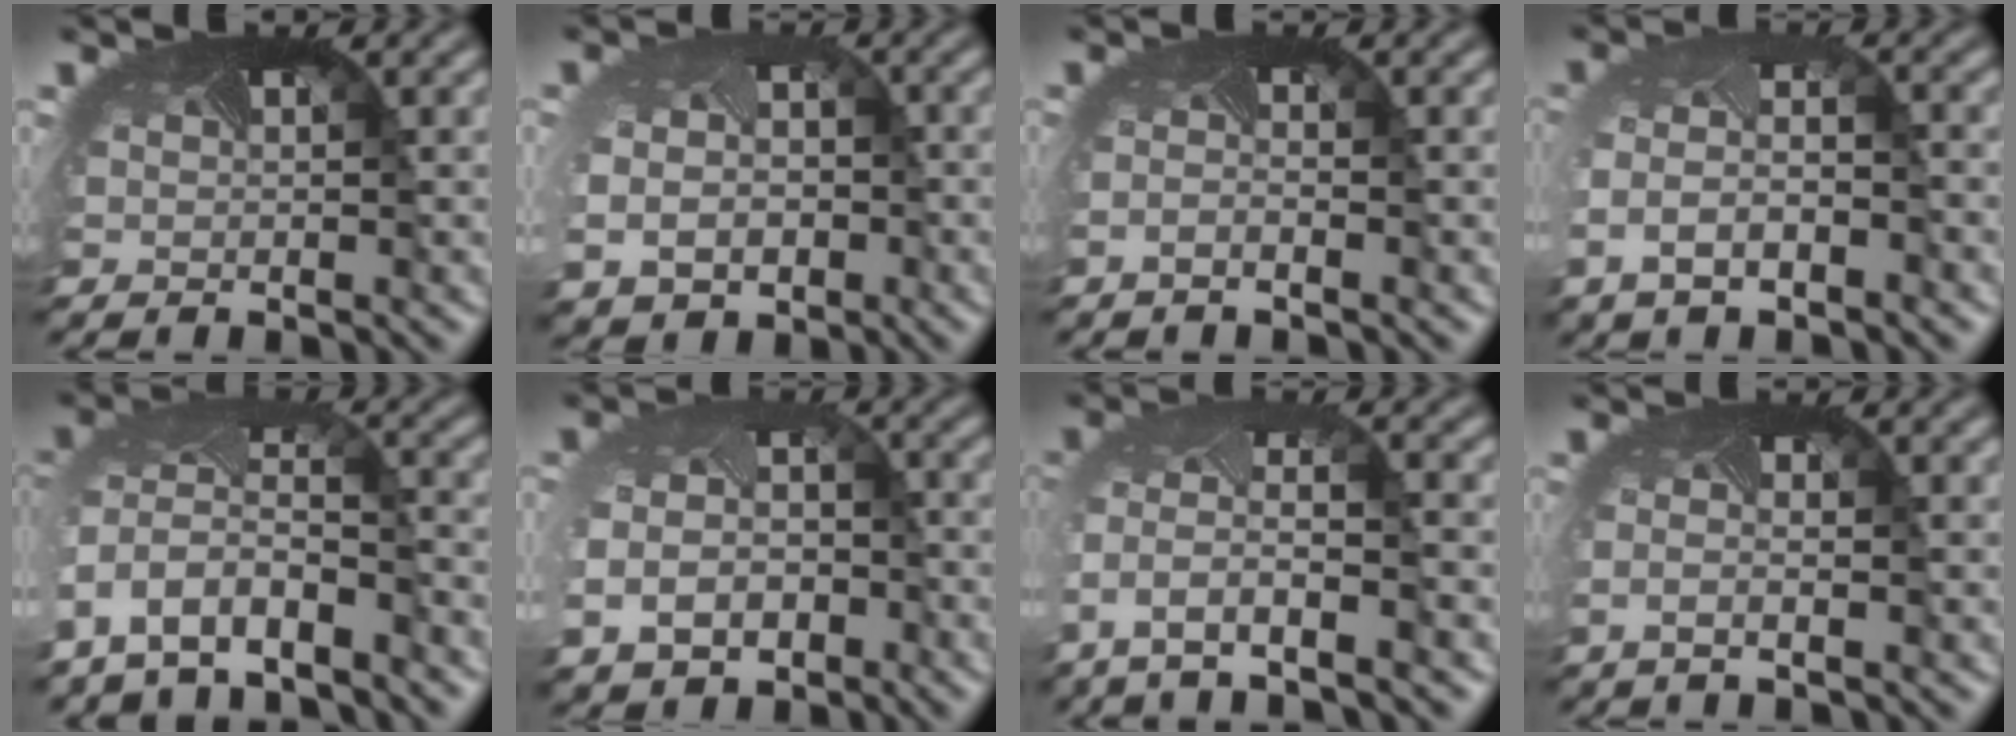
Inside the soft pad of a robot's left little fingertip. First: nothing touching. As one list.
[{"total": 6.3, "force": [-1.5, 5.2, 3.3], "torque": [-0.064, -0.039, -0.014]}, {"total": 0.9, "force": [-0.8, -0.1, 0.3], "torque": [-0.022, -0.009, -0.020]}, {"total": 4.1, "force": [-1.5, 2.0, 3.3], "torque": [-0.087, -0.008, -0.035]}, {"total": 7.0, "force": [-4.7, 3.6, 3.8], "torque": [-0.097, -0.020, -0.076]}, {"total": 6.0, "force": [-2.4, 4.5, 3.2], "torque": [-0.086, -0.033, -0.029]}, {"total": 6.3, "force": [-3.0, 2.6, 4.8], "torque": [-0.132, -0.022, -0.050]}, {"total": 1.5, "force": [-0.7, 0.4, 1.3], "torque": [-0.035, -0.010, -0.017]}]